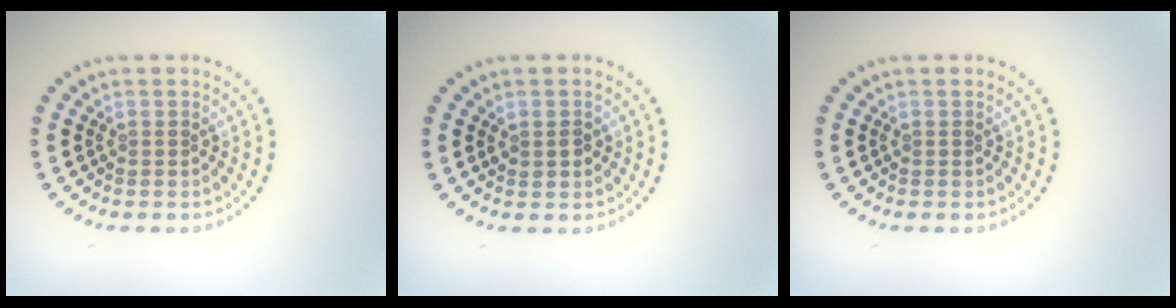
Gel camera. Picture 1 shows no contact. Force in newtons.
{"total": 1.3, "press": 1.3, "slide": 0.2}
{"total": 0.0}